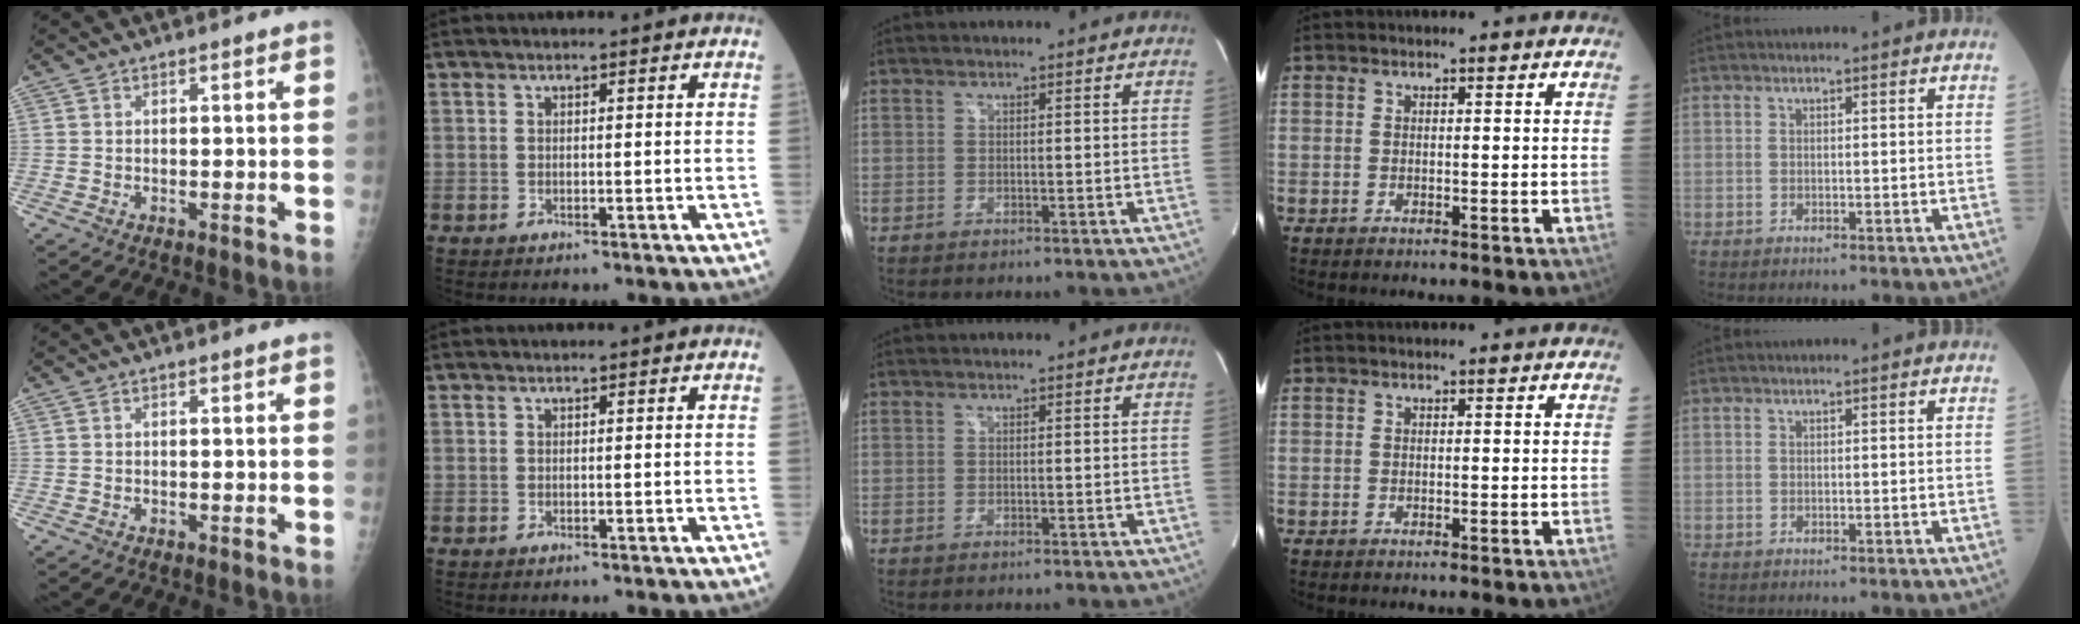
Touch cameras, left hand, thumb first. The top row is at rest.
{}